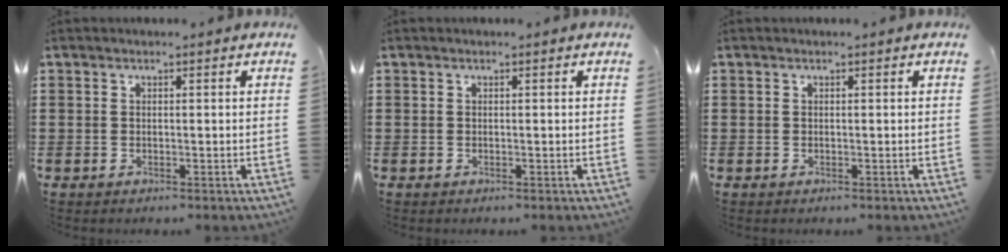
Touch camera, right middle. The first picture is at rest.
{"total": 0.0}
{"total": 0.0}